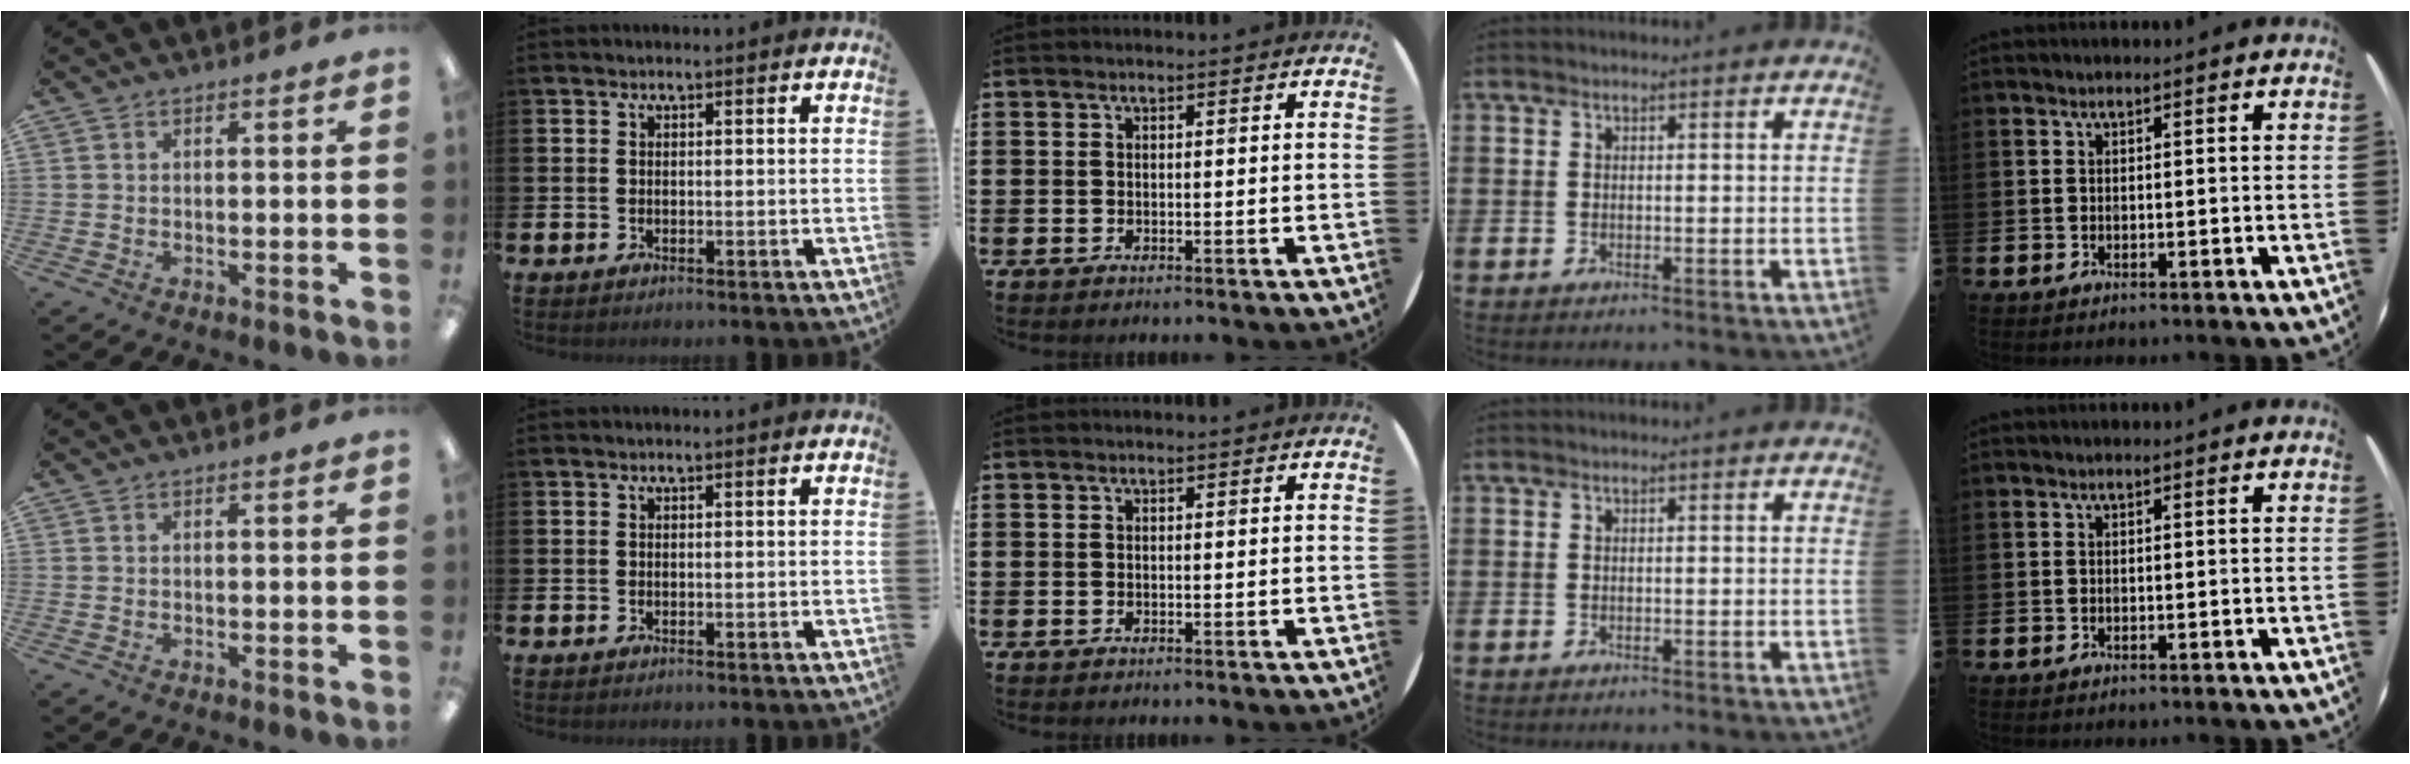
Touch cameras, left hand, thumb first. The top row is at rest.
{}